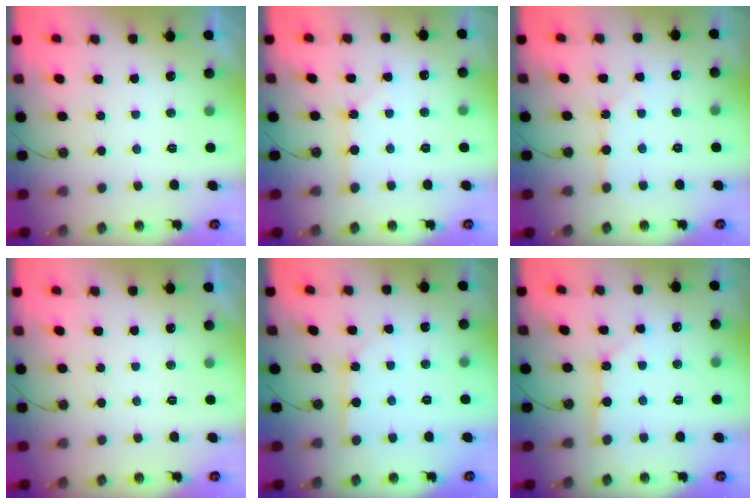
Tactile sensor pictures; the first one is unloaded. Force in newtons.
{"total": 1.5, "press": 1.5, "slide": 0.3}
{"total": 3.0, "press": 3.0, "slide": 0.3}
{"total": 0.0}
{"total": 3.5, "press": 3.5, "slide": 0.4}
{"total": 2.8, "press": 2.8, "slide": 0.1}